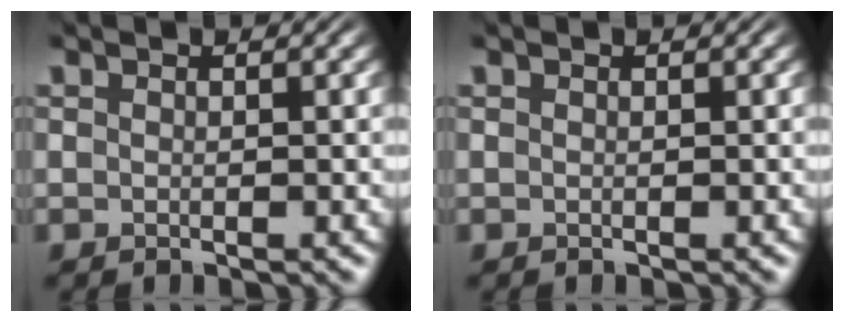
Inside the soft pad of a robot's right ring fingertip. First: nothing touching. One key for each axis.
{"total": 0.0}